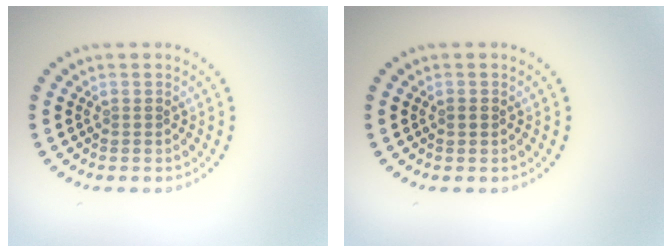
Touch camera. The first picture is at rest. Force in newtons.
{"total": 0.8, "press": 0.8, "slide": 0.0}